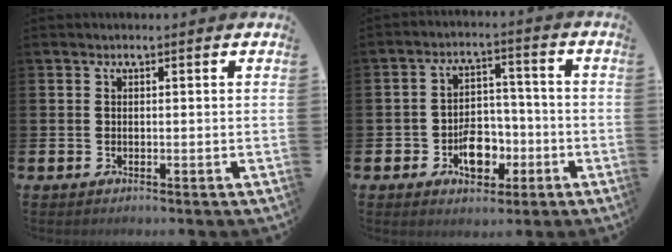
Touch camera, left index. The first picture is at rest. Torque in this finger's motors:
{"motor_torque": [0.61, 0.00, 0.22, 0.15]}